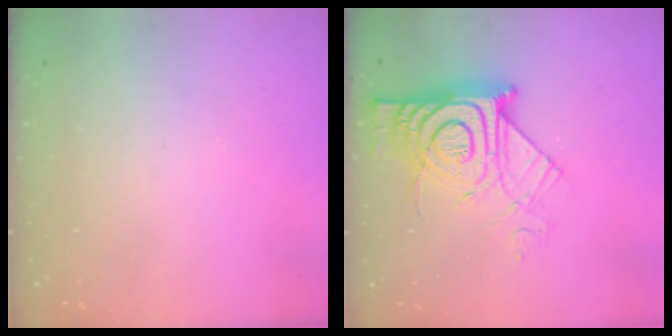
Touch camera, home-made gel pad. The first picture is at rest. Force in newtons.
{"total": 15.8, "press": 15.8, "slide": 1.2}